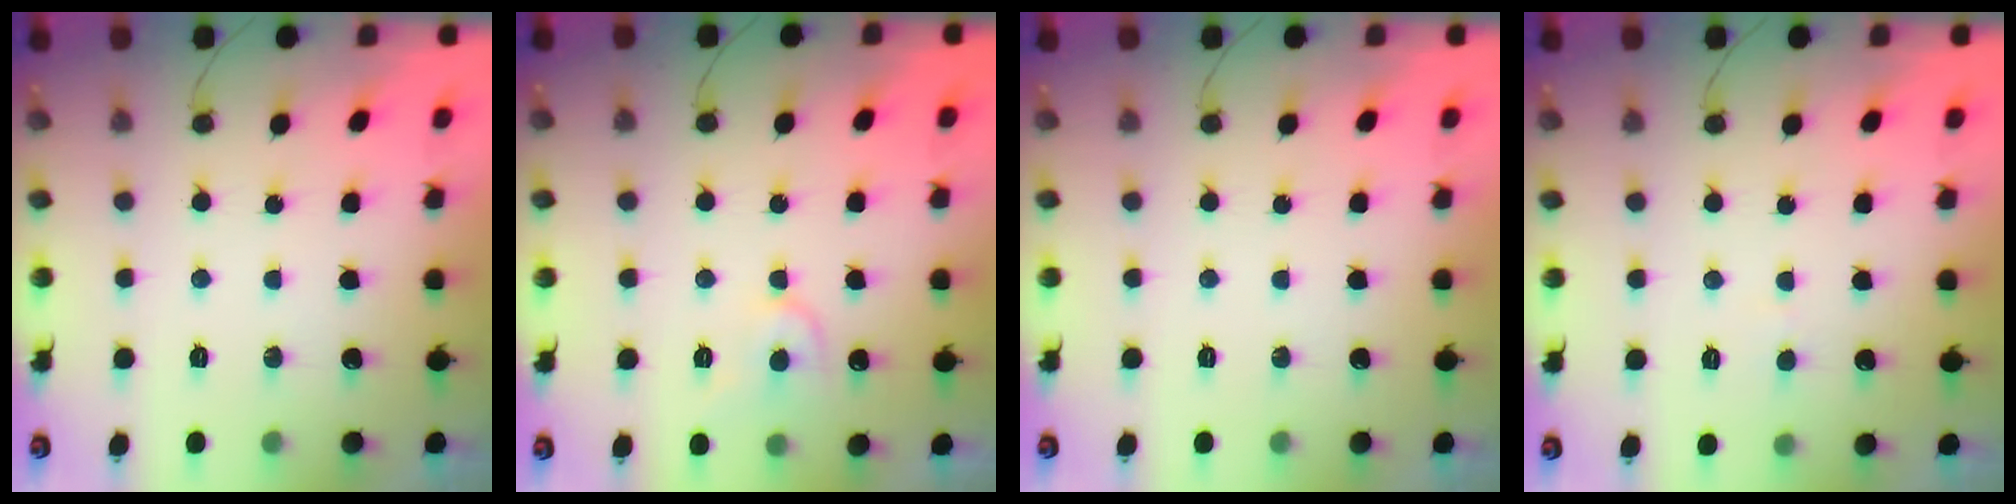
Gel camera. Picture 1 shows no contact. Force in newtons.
{"total": 6.9, "press": 6.8, "slide": 0.7}
{"total": 0.0}
{"total": 1.8, "press": 1.7, "slide": 0.1}